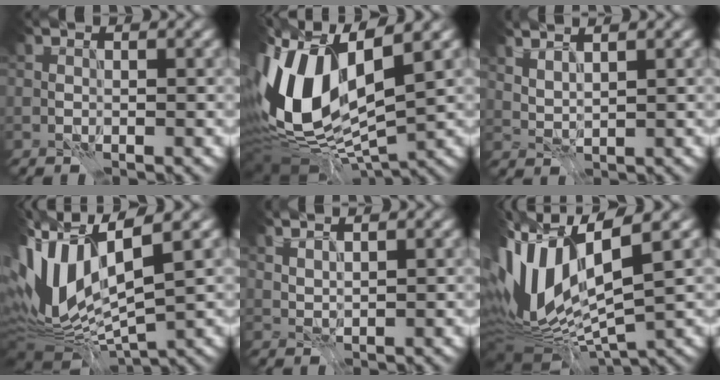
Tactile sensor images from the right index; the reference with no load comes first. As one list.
[{"total": 13.2, "force": [0.4, 6.6, 11.4], "torque": [-0.237, -0.008, -0.002]}, {"total": 2.5, "force": [2.2, 0.4, 1.2], "torque": [-0.019, -0.002, 0.036]}, {"total": 11.7, "force": [-0.2, 5.1, 10.5], "torque": [-0.235, -0.010, 0.009]}, {"total": 1.8, "force": [1.6, 0.2, 0.8], "torque": [-0.010, -0.005, 0.028]}, {"total": 12.9, "force": [-0.6, 5.2, 11.8], "torque": [-0.257, -0.009, 0.003]}]